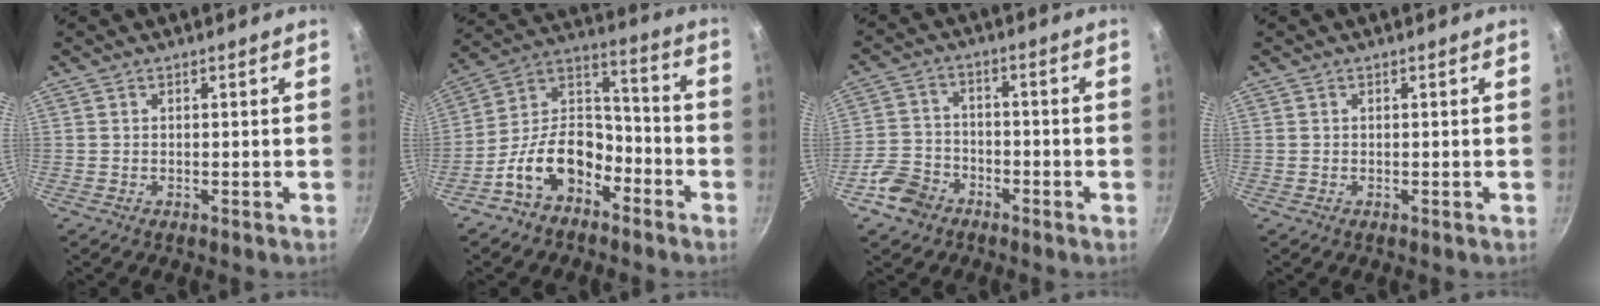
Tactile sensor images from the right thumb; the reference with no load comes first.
{"total": 15.0, "force": [-7.7, 9.4, 8.8], "torque": [-0.118, 0.083, -0.156]}
{"total": 7.4, "force": [-4.3, 5.3, 2.7], "torque": [-0.039, 0.037, -0.089]}
{"total": 0.0}